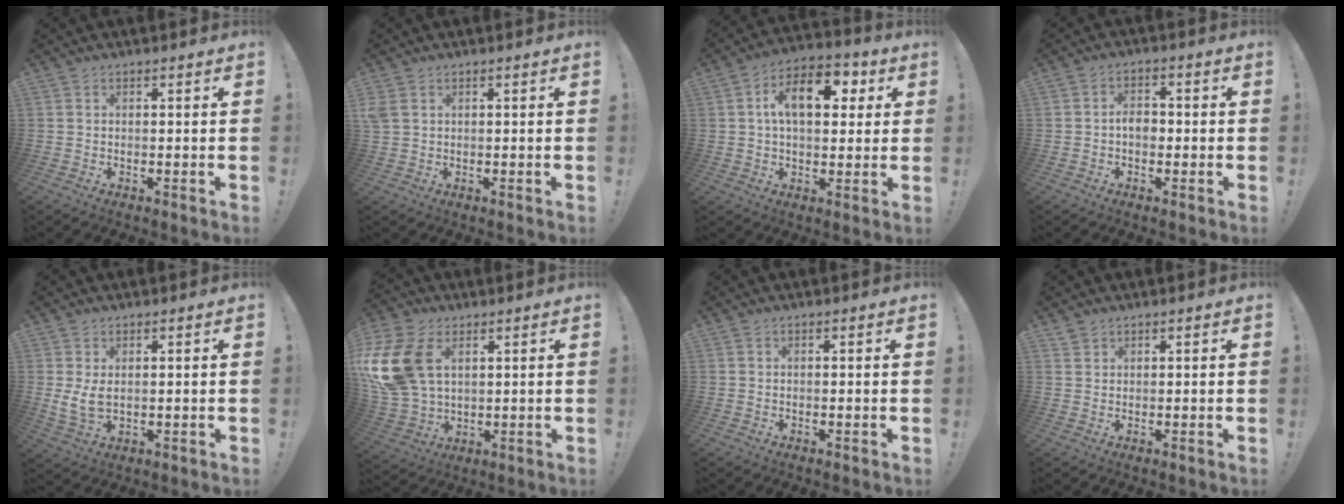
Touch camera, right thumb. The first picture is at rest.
{"total": 2.6, "force": [0.9, 1.4, 2.0], "torque": [-0.039, 0.004, 0.019]}
{"total": 14.1, "force": [3.3, 8.0, 11.1], "torque": [-0.167, 0.012, 0.055]}
{"total": 4.1, "force": [-0.9, 2.7, 2.9], "torque": [-0.050, 0.005, -0.020]}
{"total": 5.5, "force": [1.5, 2.9, 4.3], "torque": [-0.070, -0.012, 0.028]}
{"total": 20.8, "force": [5.0, 13.9, 14.6], "torque": [-0.299, -0.014, 0.096]}
{"total": 0.0}
{"total": 1.3, "force": [1.2, 0.6, 0.0], "torque": [0.008, -0.007, 0.022]}